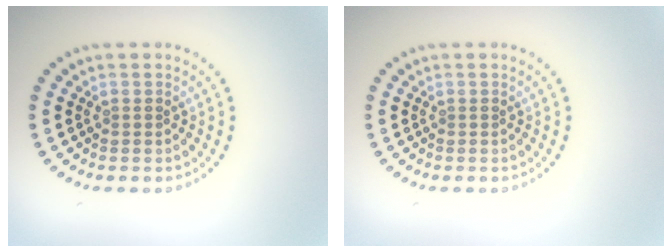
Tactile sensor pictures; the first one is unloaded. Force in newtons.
{"total": 0.0}